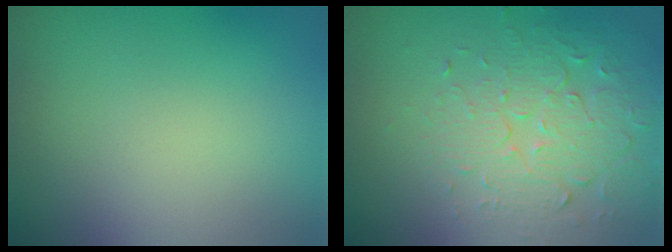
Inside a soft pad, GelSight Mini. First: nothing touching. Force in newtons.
{"total": 5.4, "press": 3.6, "slide": 4.0}